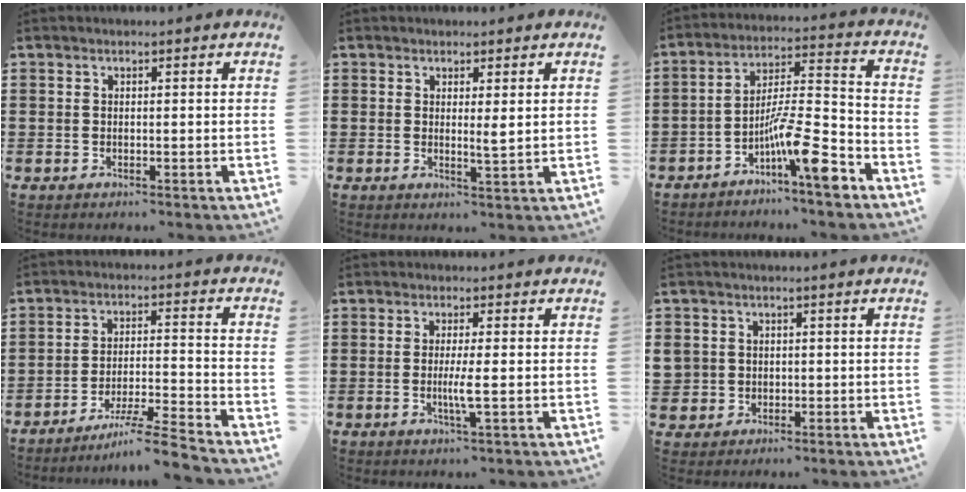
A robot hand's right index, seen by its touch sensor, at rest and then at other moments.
{"total": 2.1, "force": [1.0, 0.1, 1.8], "torque": [-0.030, -0.004, 0.015]}
{"total": 11.4, "force": [-6.9, 1.9, 8.9], "torque": [-0.155, 0.002, -0.127]}
{"total": 7.1, "force": [-6.1, -0.6, 3.7], "torque": [-0.071, -0.013, -0.118]}
{"total": 3.4, "force": [-0.5, -0.2, 3.4], "torque": [-0.067, -0.012, -0.014]}
{"total": 2.8, "force": [0.2, 2.8, 0.3], "torque": [-0.020, 0.010, 0.000]}